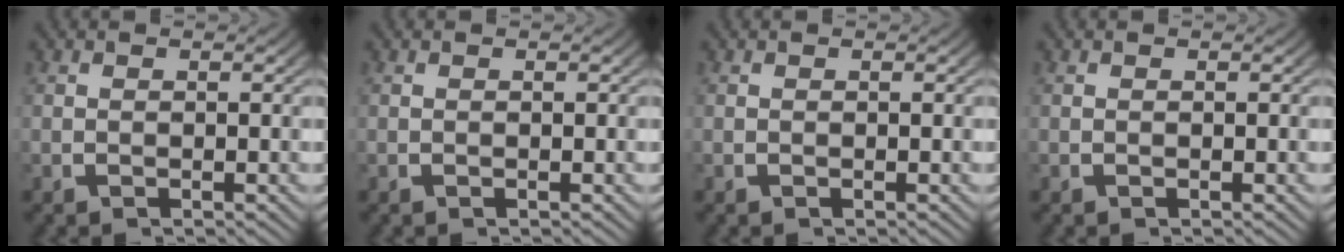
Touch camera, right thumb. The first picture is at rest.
{"total": 0.0}
{"total": 0.0}
{"total": 0.0}